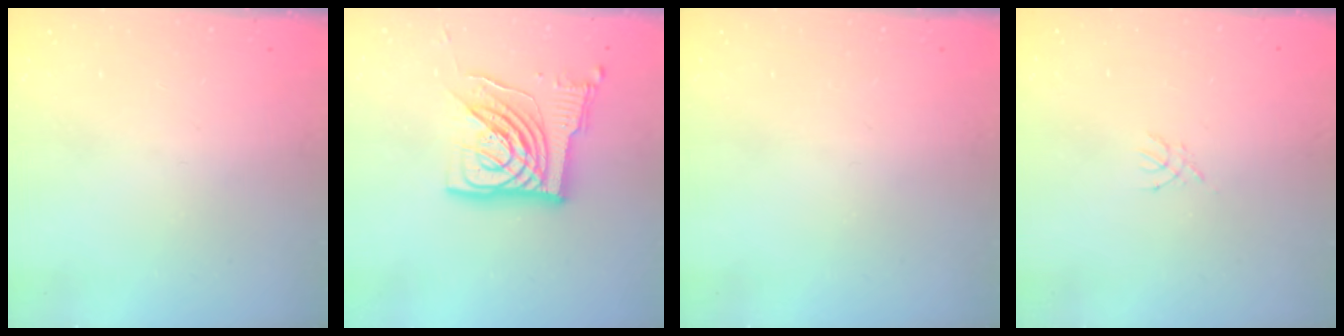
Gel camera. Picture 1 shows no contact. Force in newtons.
{"total": 16.6, "press": 16.4, "slide": 2.1}
{"total": 0.0}
{"total": 1.4, "press": 1.4, "slide": 0.3}